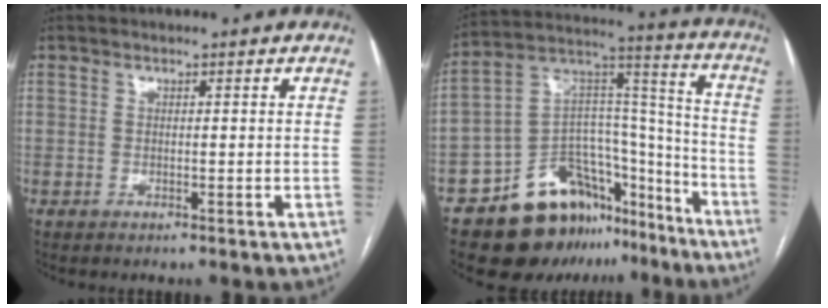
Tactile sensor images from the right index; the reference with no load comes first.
{"total": 19.4, "force": [-13.8, 10.6, 8.5], "torque": [-0.114, 0.081, -0.218]}